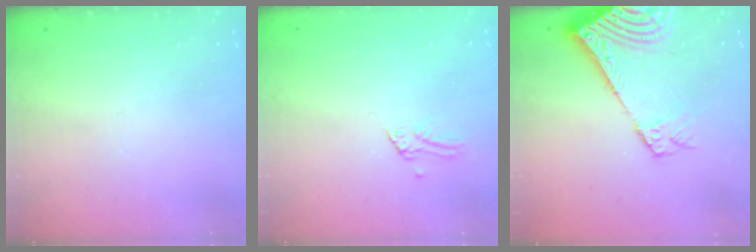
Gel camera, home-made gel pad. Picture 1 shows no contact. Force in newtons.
{"total": 0.0}
{"total": 12.4, "press": 12.2, "slide": 2.0}